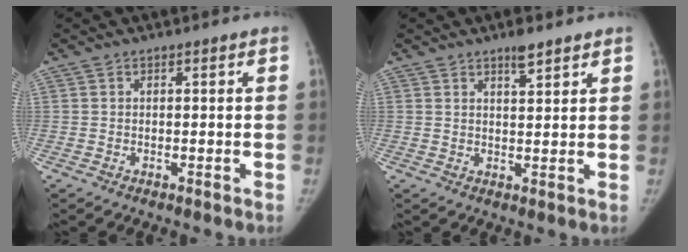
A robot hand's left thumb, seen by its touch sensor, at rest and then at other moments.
{"total": 3.5, "force": [2.7, 0.9, 2.1], "torque": [-0.021, -0.018, 0.042]}